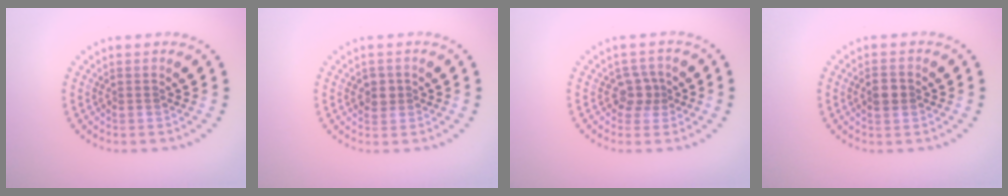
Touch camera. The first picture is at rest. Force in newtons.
{"total": 1.6, "press": 1.5, "slide": 0.6}
{"total": 2.1, "press": 1.8, "slide": 1.0}
{"total": 1.9, "press": 1.9, "slide": 0.1}